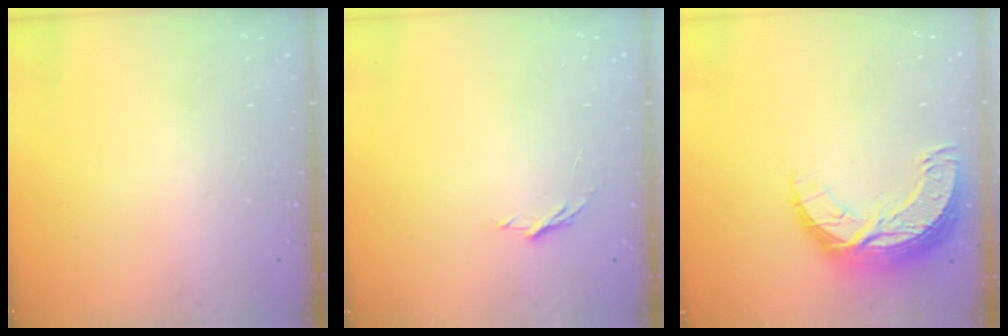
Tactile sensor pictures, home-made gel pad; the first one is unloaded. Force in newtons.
{"total": 3.2, "press": 3.2, "slide": 0.3}
{"total": 12.7, "press": 12.6, "slide": 0.9}